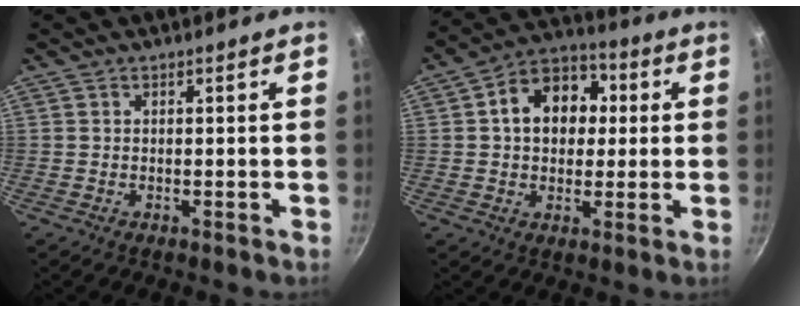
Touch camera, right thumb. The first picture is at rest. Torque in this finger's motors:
{"motor_torque": [-0.43, 0.75, 0.56, 0.25, 0.19]}